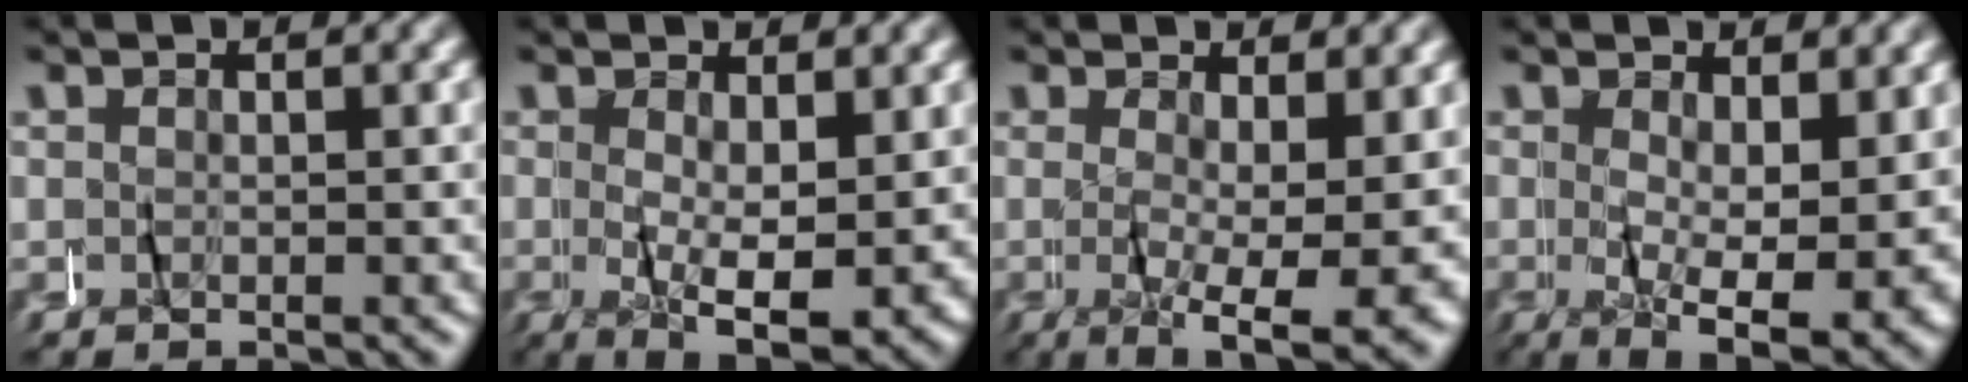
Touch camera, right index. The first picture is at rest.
{"total": 6.3, "force": [-1.0, 2.2, 5.8], "torque": [-0.082, -0.020, -0.011]}
{"total": 5.9, "force": [-1.8, 0.9, 5.5], "torque": [-0.075, -0.021, -0.024]}
{"total": 6.9, "force": [-0.8, 2.3, 6.5], "torque": [-0.091, -0.024, -0.007]}